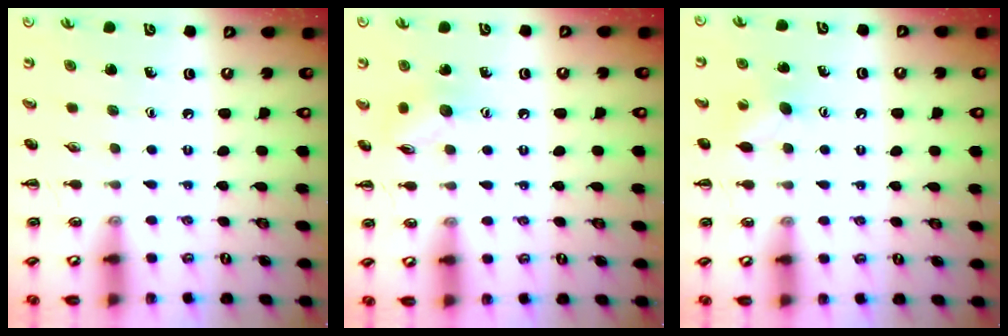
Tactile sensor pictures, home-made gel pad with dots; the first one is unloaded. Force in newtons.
{"total": 7.3, "press": 7.3, "slide": 0.9}
{"total": 4.9, "press": 4.8, "slide": 1.0}